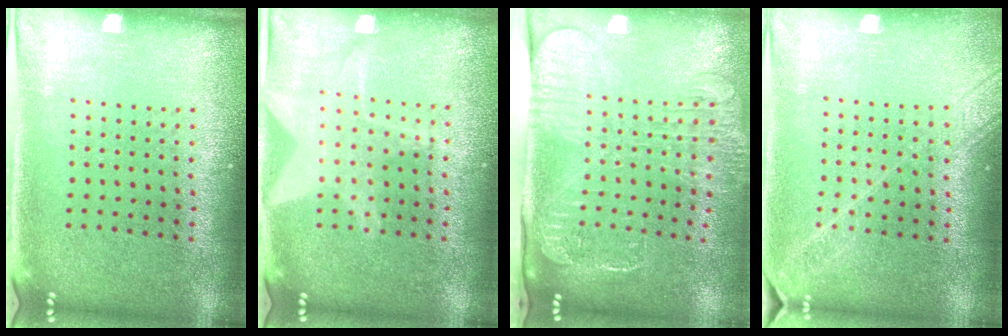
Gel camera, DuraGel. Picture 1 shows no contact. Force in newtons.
{"total": 1.6, "press": 1.6, "slide": 0.2}
{"total": 2.6, "press": 2.0, "slide": 1.7}
{"total": 1.7, "press": 1.4, "slide": 0.9}